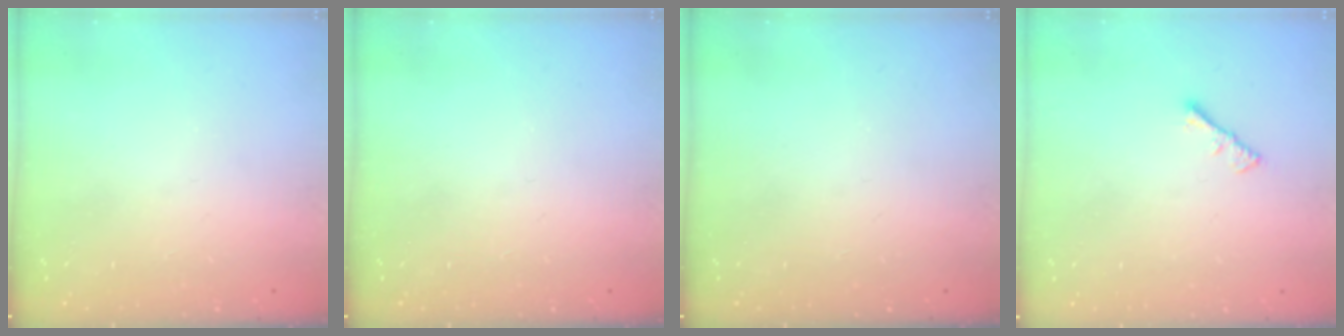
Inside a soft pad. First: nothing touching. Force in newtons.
{"total": 0.0}
{"total": 0.0}
{"total": 1.1, "press": 1.1, "slide": 0.4}